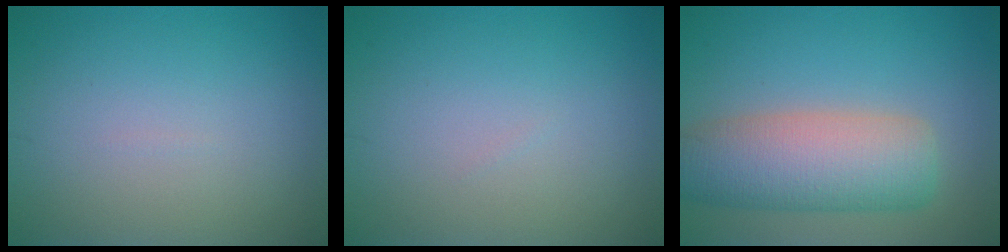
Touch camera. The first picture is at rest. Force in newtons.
{"total": 0.0}
{"total": 7.9, "press": 7.9, "slide": 0.3}